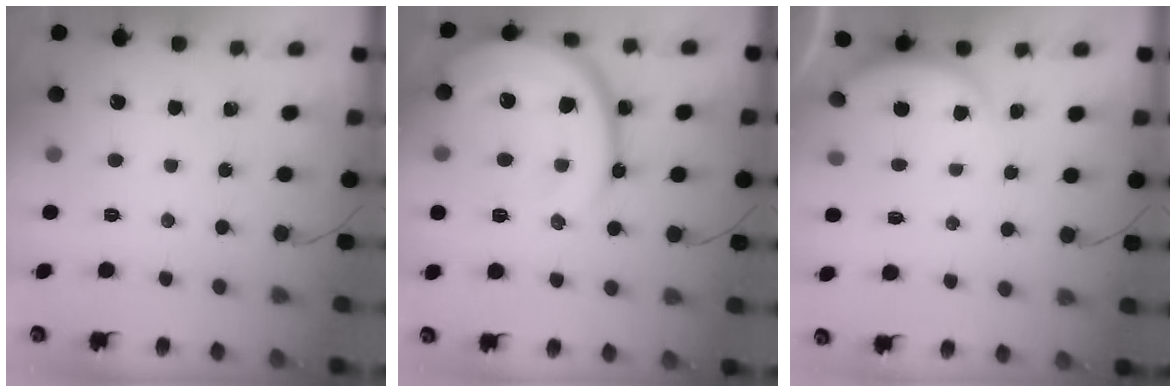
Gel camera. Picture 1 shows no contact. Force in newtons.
{"total": 23.2, "press": 23.1, "slide": 2.2}
{"total": 1.9, "press": 1.9, "slide": 0.5}